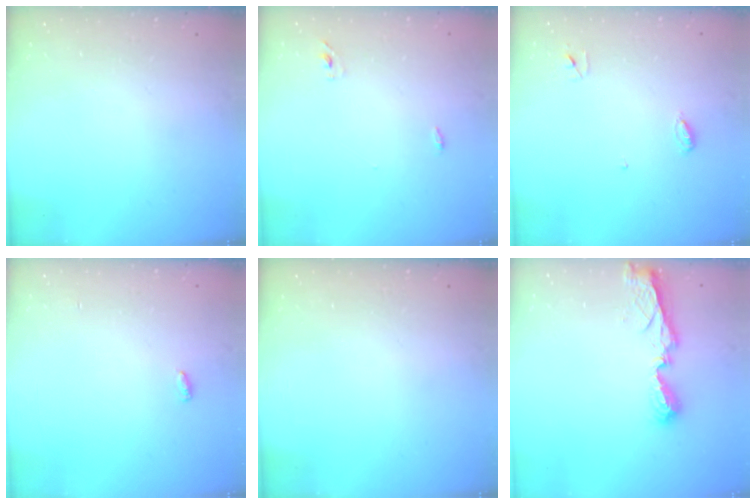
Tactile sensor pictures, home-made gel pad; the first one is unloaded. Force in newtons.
{"total": 2.9, "press": 2.7, "slide": 1.0}
{"total": 3.4, "press": 3.4, "slide": 0.3}
{"total": 6.9, "press": 2.6, "slide": 6.4}
{"total": 0.0}
{"total": 7.8, "press": 7.8, "slide": 0.5}